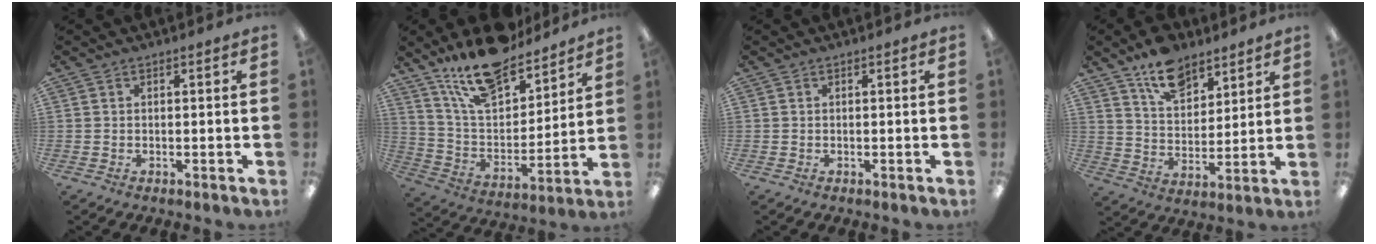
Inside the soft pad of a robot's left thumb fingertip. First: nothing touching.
{"total": 18.7, "force": [15.5, 6.7, 8.0], "torque": [-0.152, -0.098, 0.275]}
{"total": 0.0}
{"total": 11.7, "force": [8.6, 6.3, 4.9], "torque": [-0.075, -0.045, 0.157]}